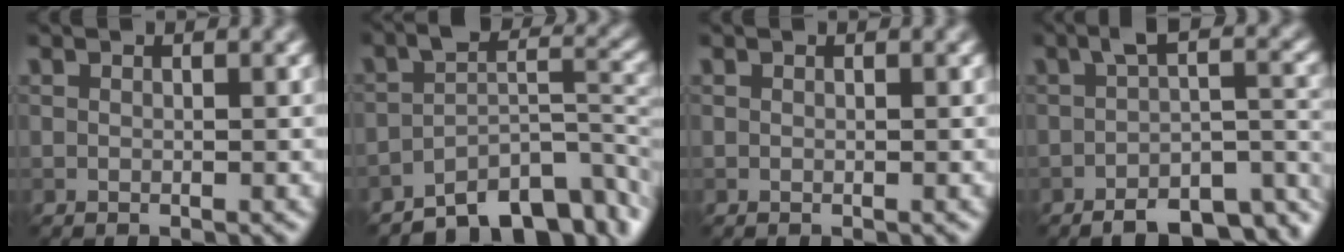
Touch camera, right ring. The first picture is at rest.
{"total": 8.2, "force": [-5.6, 3.4, 5.0], "torque": [-0.054, -0.006, -0.094]}
{"total": 0.0}
{"total": 7.8, "force": [-5.1, 2.9, 5.2], "torque": [-0.057, -0.006, -0.073]}